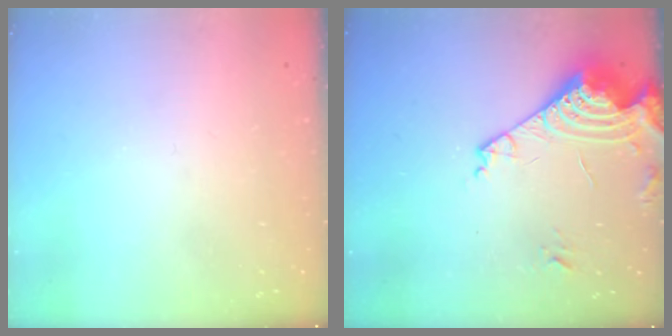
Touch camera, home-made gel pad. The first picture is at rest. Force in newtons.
{"total": 16.4, "press": 16.3, "slide": 1.9}